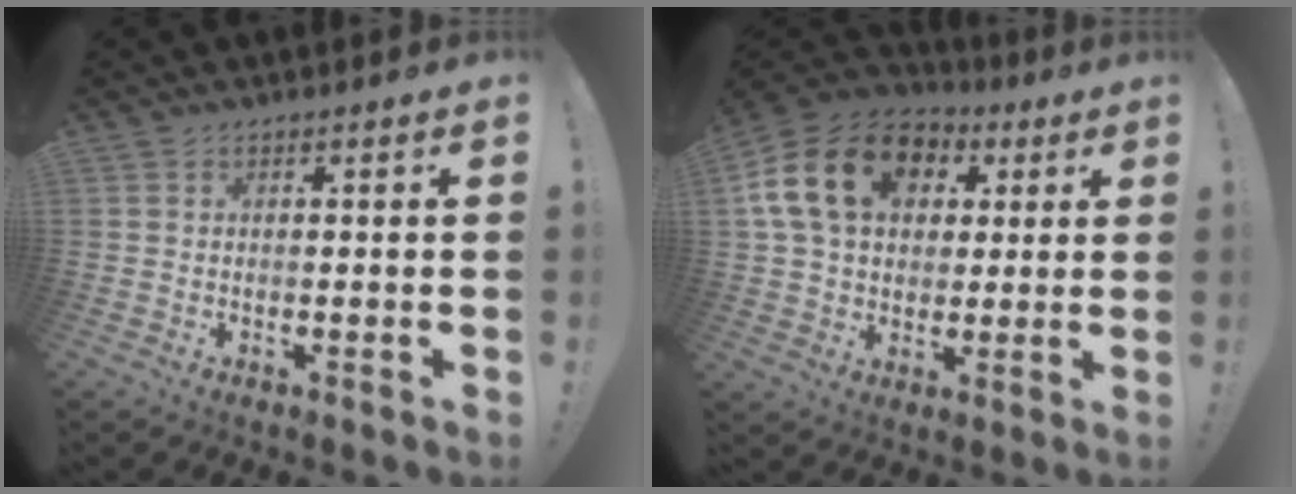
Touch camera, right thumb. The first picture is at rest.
{"total": 19.4, "force": [5.6, 14.2, 12.0], "torque": [-0.206, 0.002, 0.106]}